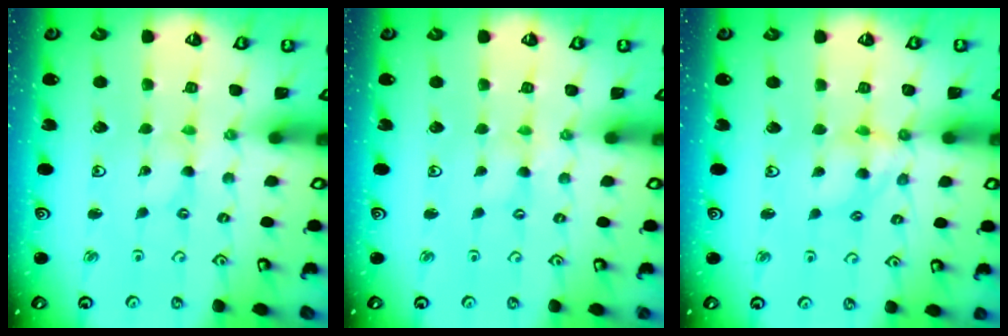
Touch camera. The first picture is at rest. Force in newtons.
{"total": 0.0}
{"total": 8.0, "press": 8.0, "slide": 0.6}